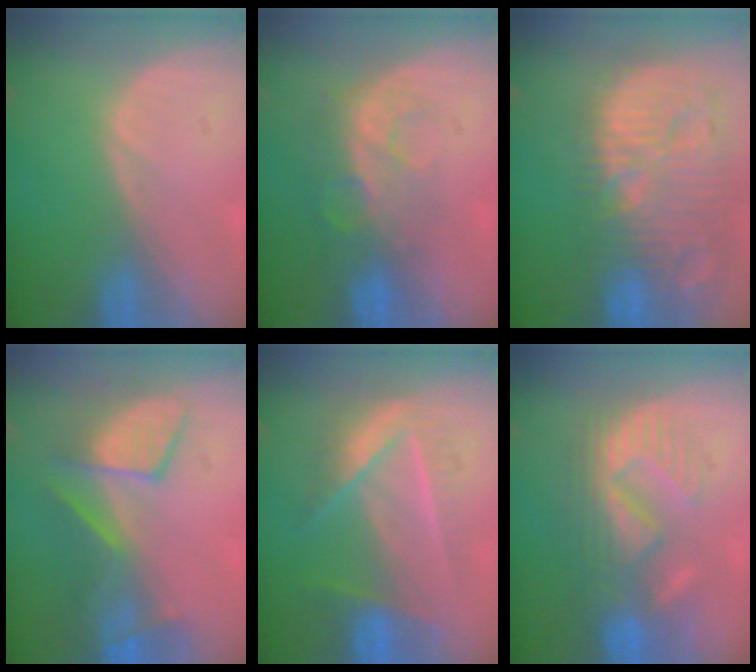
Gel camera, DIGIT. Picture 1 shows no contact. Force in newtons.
{"total": 8.2, "press": 6.9, "slide": 4.4}
{"total": 14.7, "press": 12.8, "slide": 7.2}
{"total": 8.3, "press": 8.3, "slide": 0.5}
{"total": 7.1, "press": 7.1, "slide": 0.2}
{"total": 8.8, "press": 8.7, "slide": 1.5}